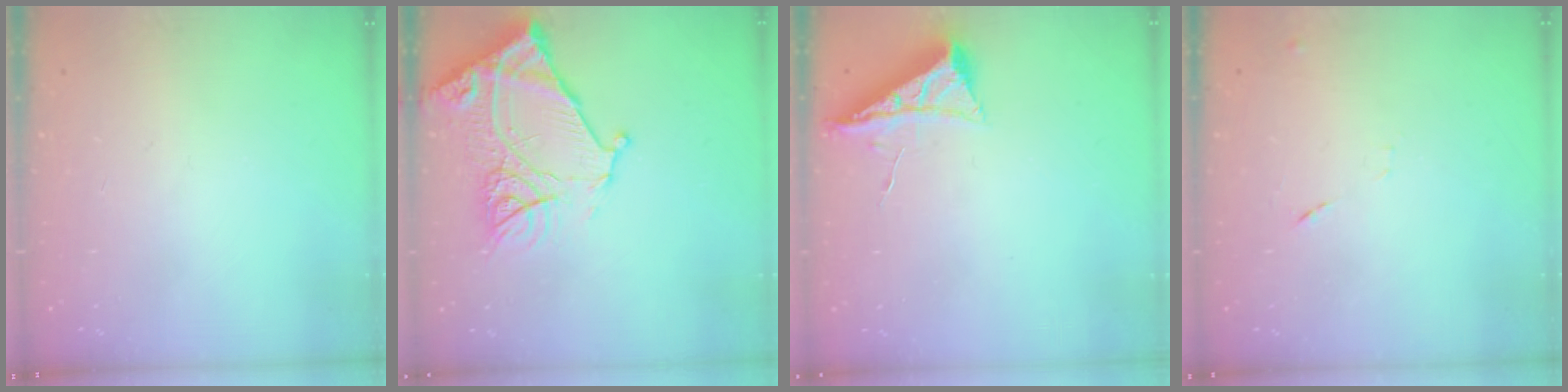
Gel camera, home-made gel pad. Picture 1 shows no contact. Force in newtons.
{"total": 16.3, "press": 16.2, "slide": 1.7}
{"total": 6.5, "press": 6.5, "slide": 0.8}
{"total": 7.3, "press": 7.2, "slide": 0.7}